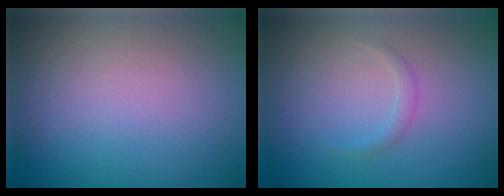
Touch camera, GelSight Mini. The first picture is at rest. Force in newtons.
{"total": 0.9, "press": 0.9, "slide": 0.0}